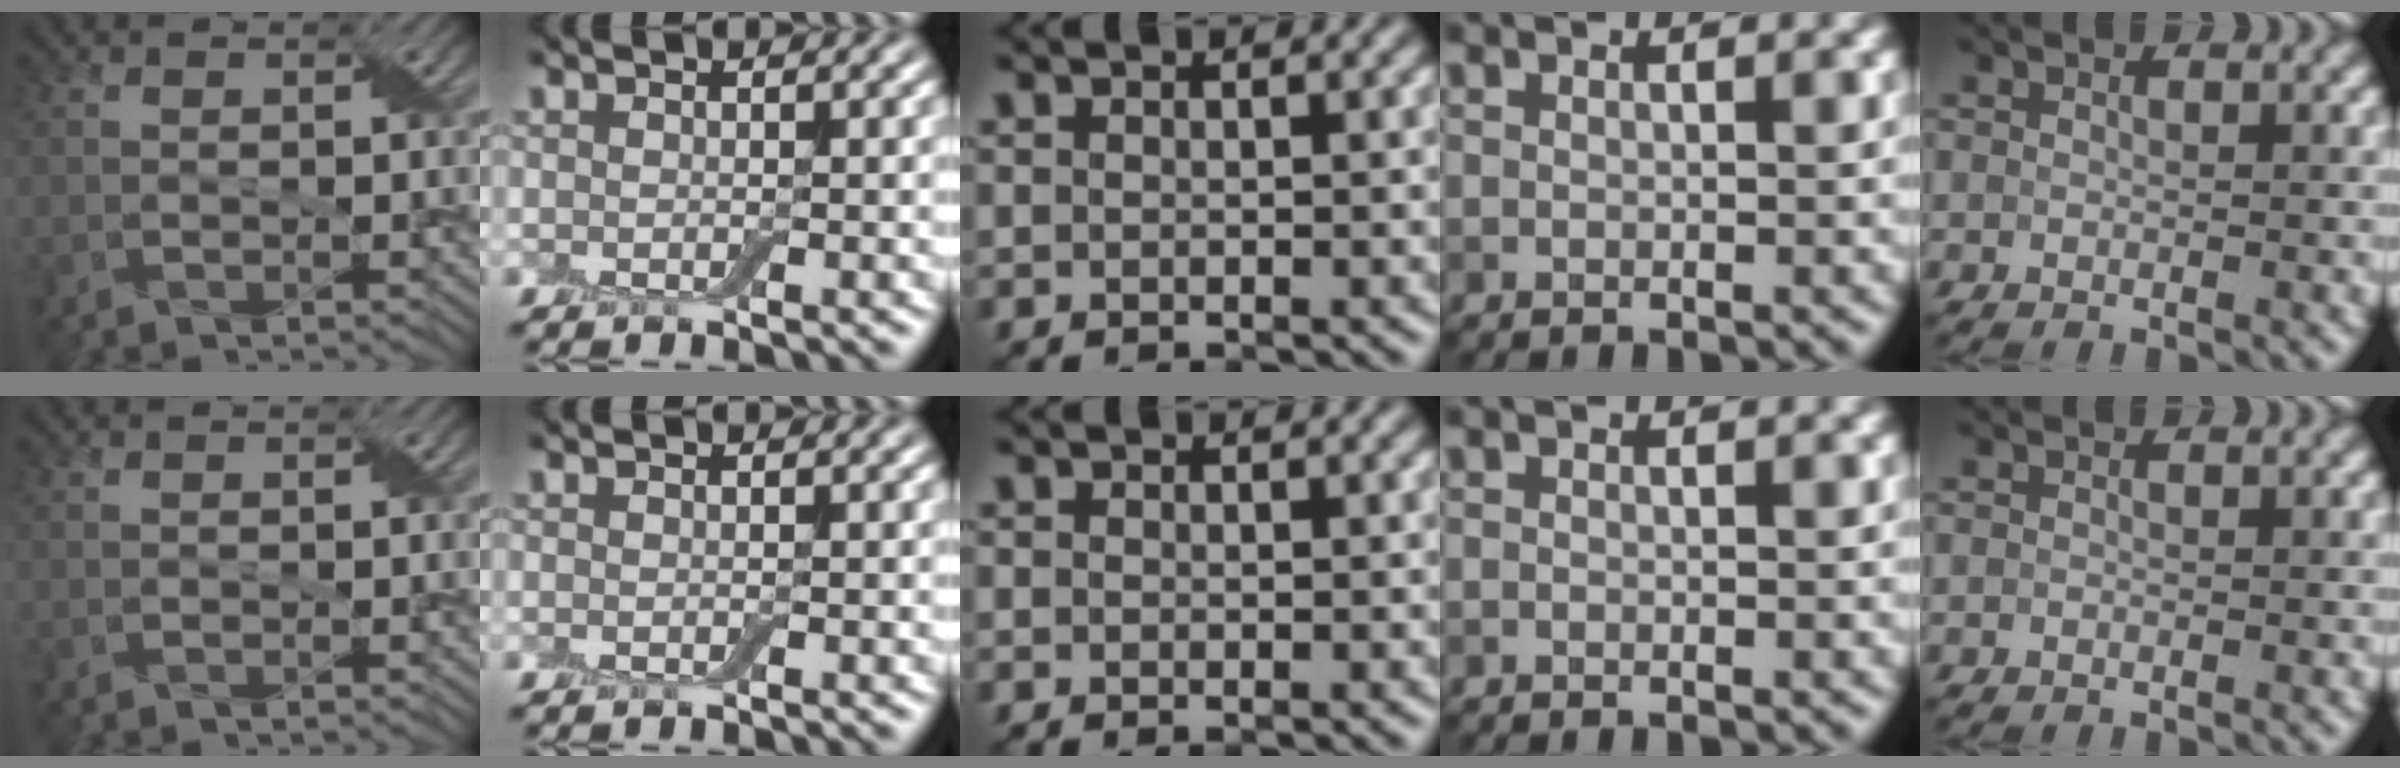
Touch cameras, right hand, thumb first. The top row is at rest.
{}